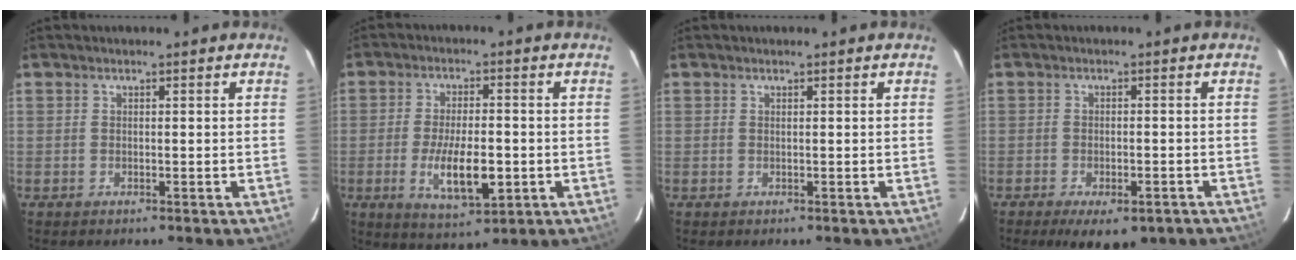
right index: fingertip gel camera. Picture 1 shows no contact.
{"total": 10.5, "force": [-2.7, 3.7, 9.4], "torque": [-0.181, -0.016, -0.042]}
{"total": 0.0}
{"total": 9.2, "force": [-6.3, 3.6, 5.7], "torque": [-0.111, -0.022, -0.082]}